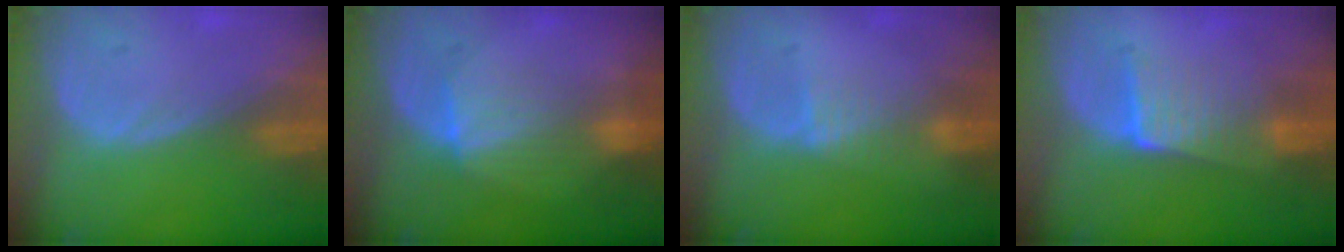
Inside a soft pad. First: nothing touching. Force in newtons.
{"total": 4.9, "press": 4.7, "slide": 1.2}
{"total": 2.4, "press": 2.4, "slide": 0.2}
{"total": 6.6, "press": 5.8, "slide": 3.3}